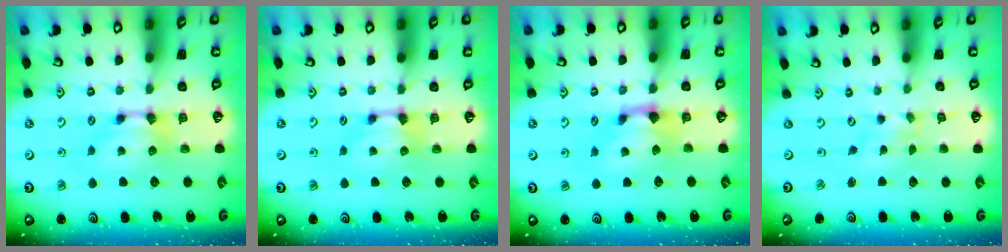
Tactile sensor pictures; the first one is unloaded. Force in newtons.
{"total": 0.0}
{"total": 1.2, "press": 0.4, "slide": 1.1}
{"total": 4.8, "press": 4.7, "slide": 0.7}